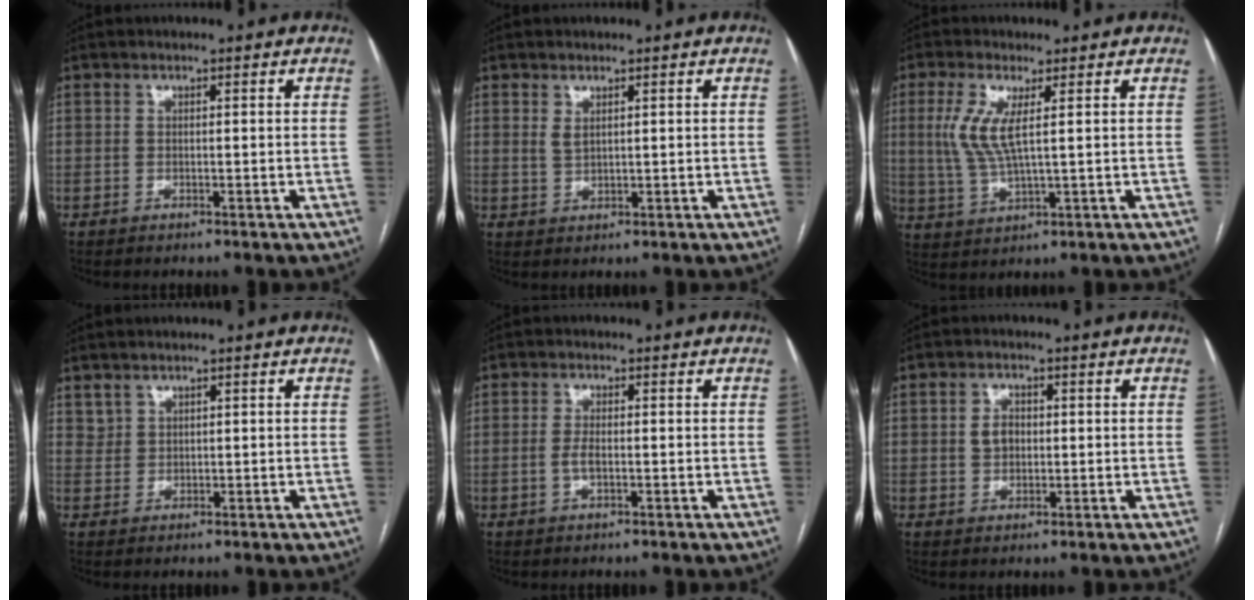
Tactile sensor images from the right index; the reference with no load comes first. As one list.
[{"total": 1.5, "force": [0.8, 0.7, 1.0], "torque": [-0.021, -0.001, 0.022]}, {"total": 6.8, "force": [1.6, 1.3, 6.4], "torque": [-0.156, 0.000, 0.035]}, {"total": 1.2, "force": [1.0, 0.7, -0.1], "torque": [0.009, 0.008, 0.020]}, {"total": 1.9, "force": [-0.3, 0.6, 1.8], "torque": [-0.042, 0.001, -0.006]}, {"total": 3.0, "force": [0.2, 2.3, 1.9], "torque": [-0.034, 0.008, 0.006]}]